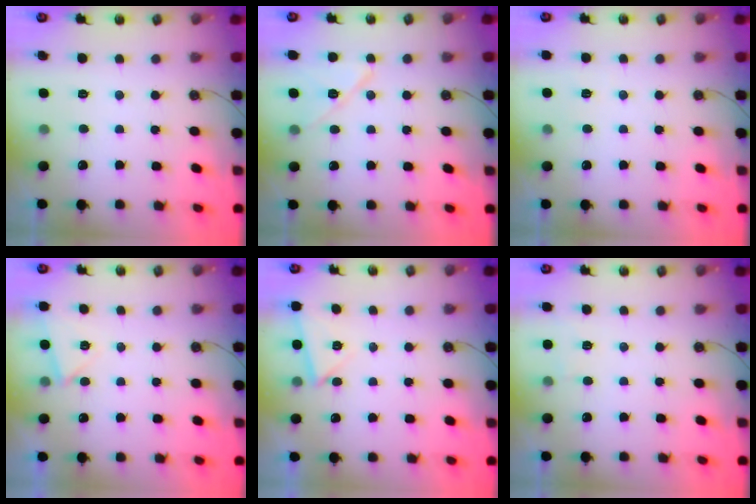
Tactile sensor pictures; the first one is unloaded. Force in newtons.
{"total": 10.6, "press": 10.5, "slide": 1.1}
{"total": 2.4, "press": 2.3, "slide": 0.6}
{"total": 4.4, "press": 3.5, "slide": 2.7}
{"total": 3.9, "press": 3.8, "slide": 0.7}
{"total": 2.7, "press": 2.3, "slide": 1.5}